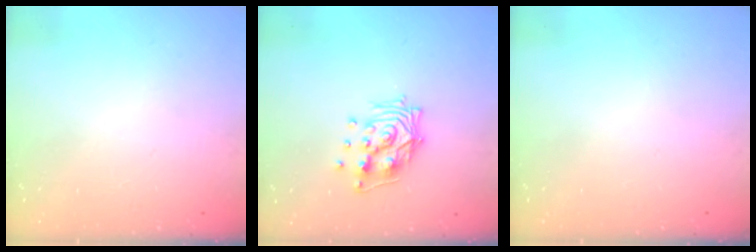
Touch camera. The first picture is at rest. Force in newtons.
{"total": 13.1, "press": 13.0, "slide": 1.2}
{"total": 0.0}